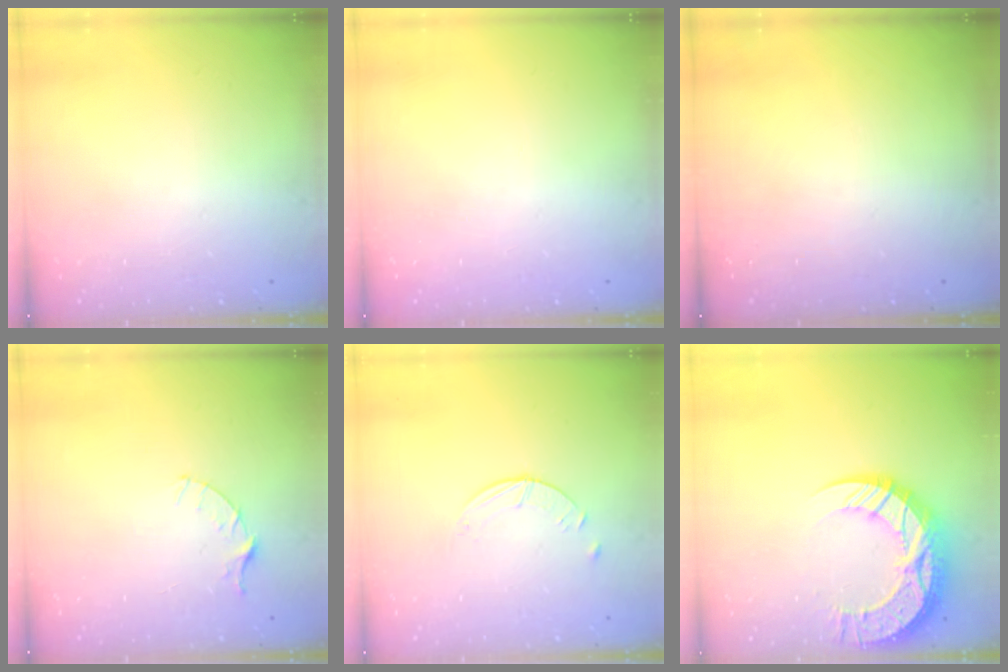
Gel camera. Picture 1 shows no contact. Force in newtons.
{"total": 0.0}
{"total": 0.0}
{"total": 3.4, "press": 3.4, "slide": 0.4}
{"total": 2.6, "press": 2.5, "slide": 0.3}
{"total": 18.2, "press": 18.2, "slide": 1.4}